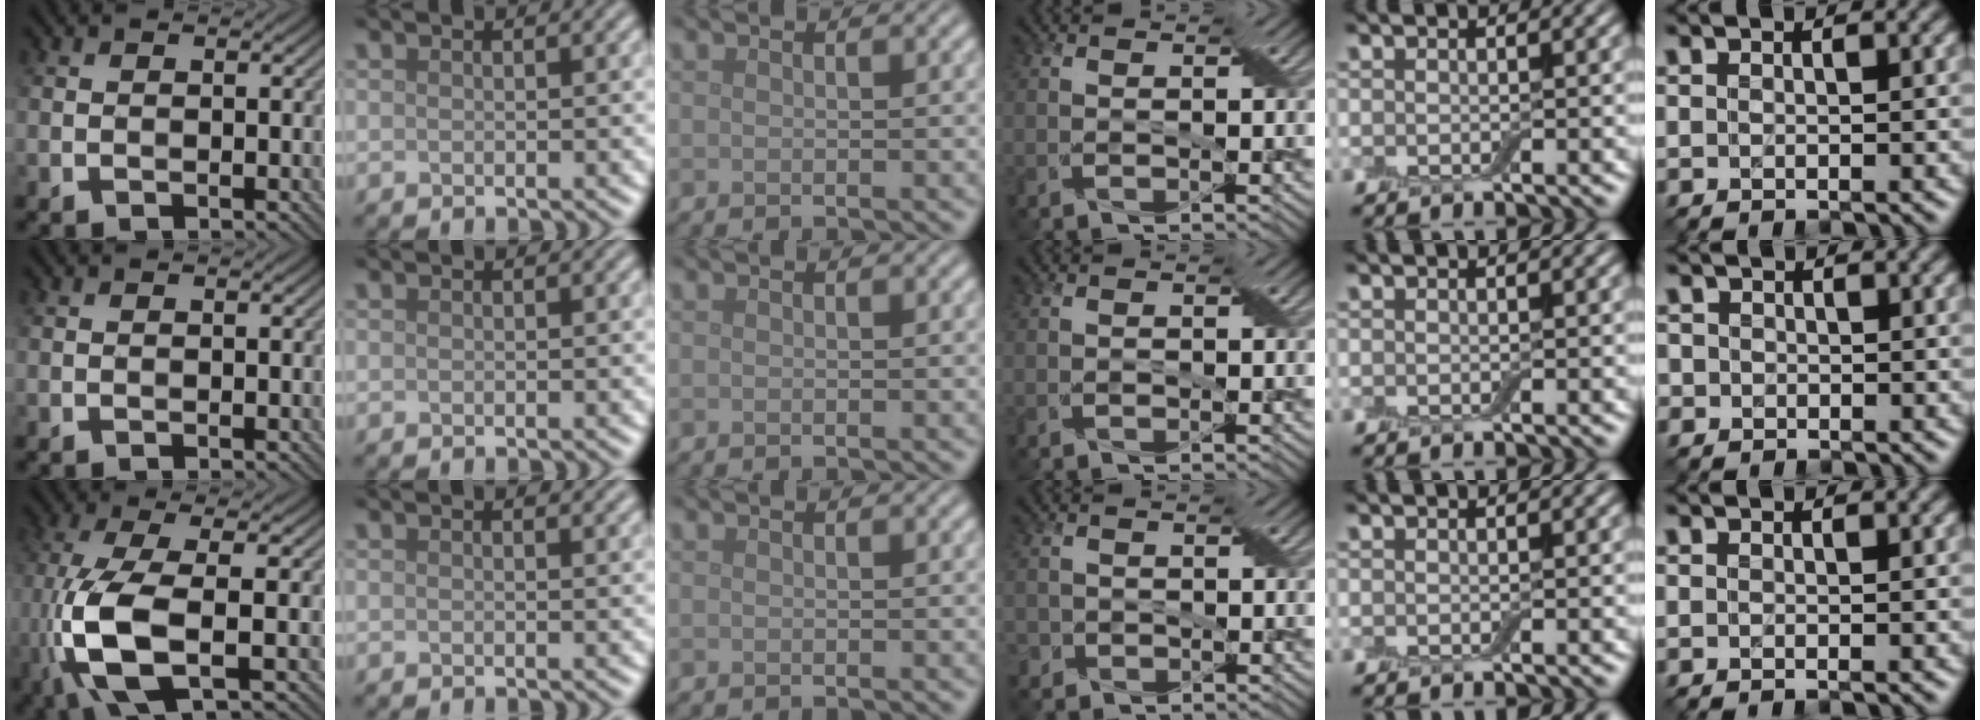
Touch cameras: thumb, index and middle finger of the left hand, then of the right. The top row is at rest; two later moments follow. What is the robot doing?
{"motion": "open", "object": "airpods case & airpods"}